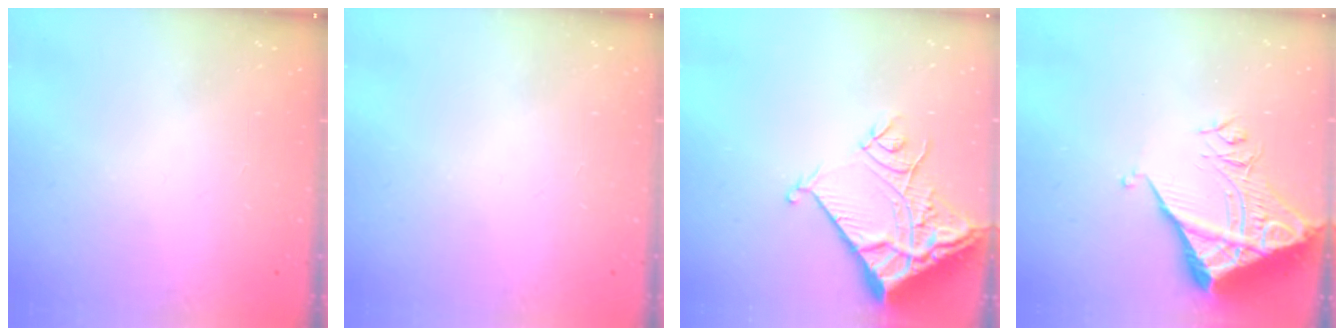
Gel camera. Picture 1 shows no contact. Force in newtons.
{"total": 0.0}
{"total": 13.1, "press": 13.0, "slide": 1.7}
{"total": 10.6, "press": 10.6, "slide": 1.1}